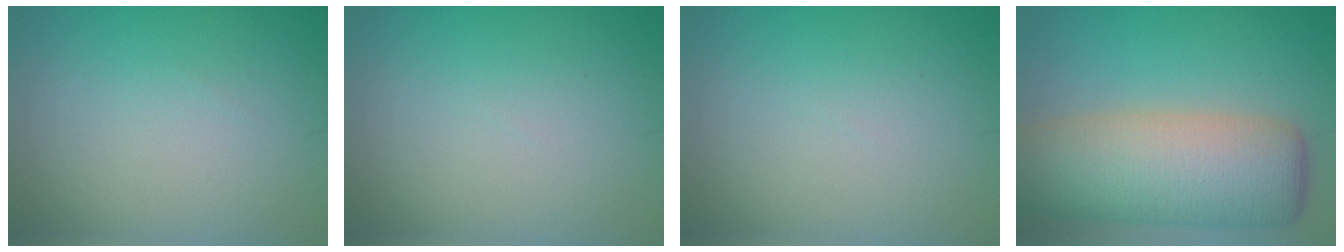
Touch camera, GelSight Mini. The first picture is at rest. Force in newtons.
{"total": 0.0}
{"total": 0.0}
{"total": 11.3, "press": 11.3, "slide": 0.7}